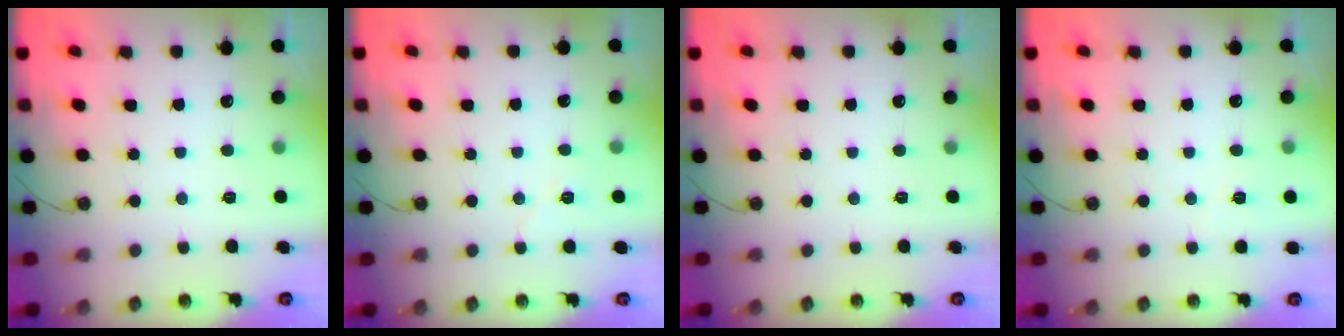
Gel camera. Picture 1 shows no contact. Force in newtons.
{"total": 5.2, "press": 4.6, "slide": 2.4}
{"total": 0.0}
{"total": 2.6, "press": 2.5, "slide": 0.8}